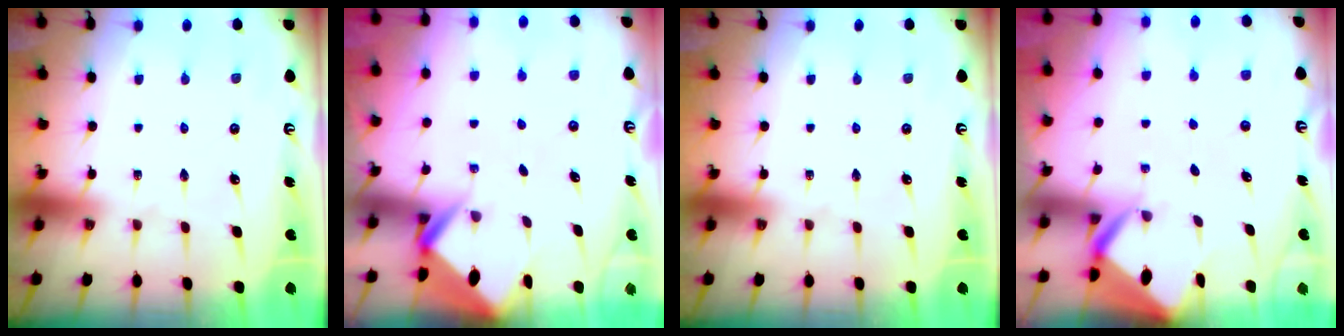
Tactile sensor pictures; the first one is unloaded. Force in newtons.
{"total": 2.7, "press": 2.7, "slide": 0.1}
{"total": 0.0}
{"total": 3.9, "press": 3.9, "slide": 0.3}